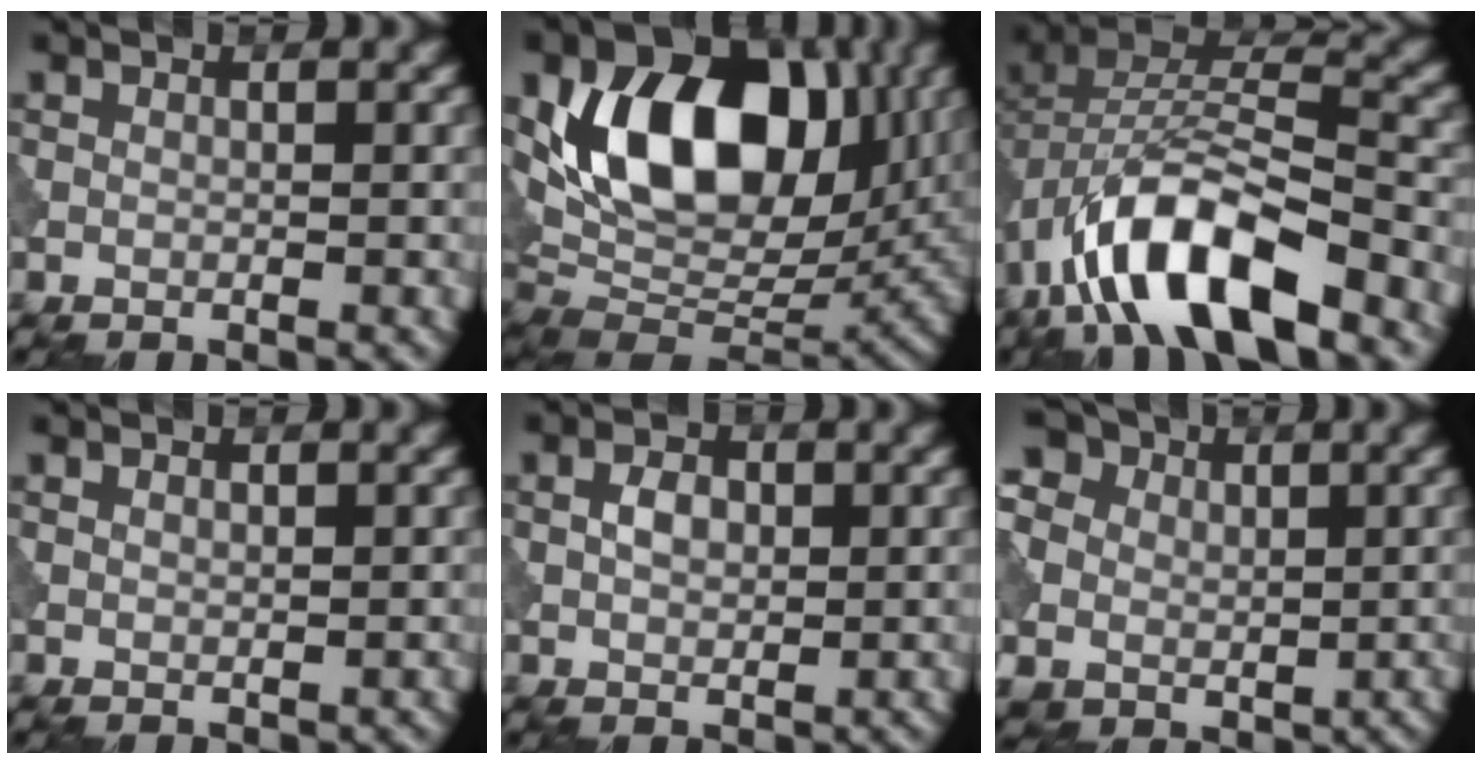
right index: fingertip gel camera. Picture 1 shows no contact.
{"total": 14.1, "force": [3.7, 9.0, 10.2], "torque": [-0.154, 0.004, 0.056]}
{"total": 11.6, "force": [-6.3, 4.6, 8.6], "torque": [-0.158, 0.010, -0.119]}
{"total": 0.5, "force": [0.3, 0.4, 0.3], "torque": [-0.004, 0.001, 0.006]}
{"total": 2.3, "force": [0.2, 1.6, 1.6], "torque": [-0.030, 0.003, 0.002]}
{"total": 13.1, "force": [3.8, 10.9, 6.3], "torque": [-0.138, 0.020, 0.042]}